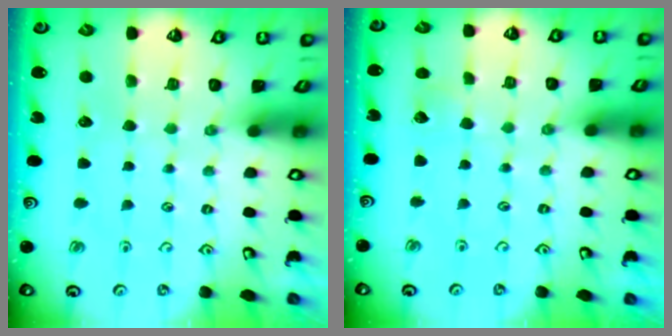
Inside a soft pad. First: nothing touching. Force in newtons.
{"total": 2.7, "press": 2.7, "slide": 0.3}